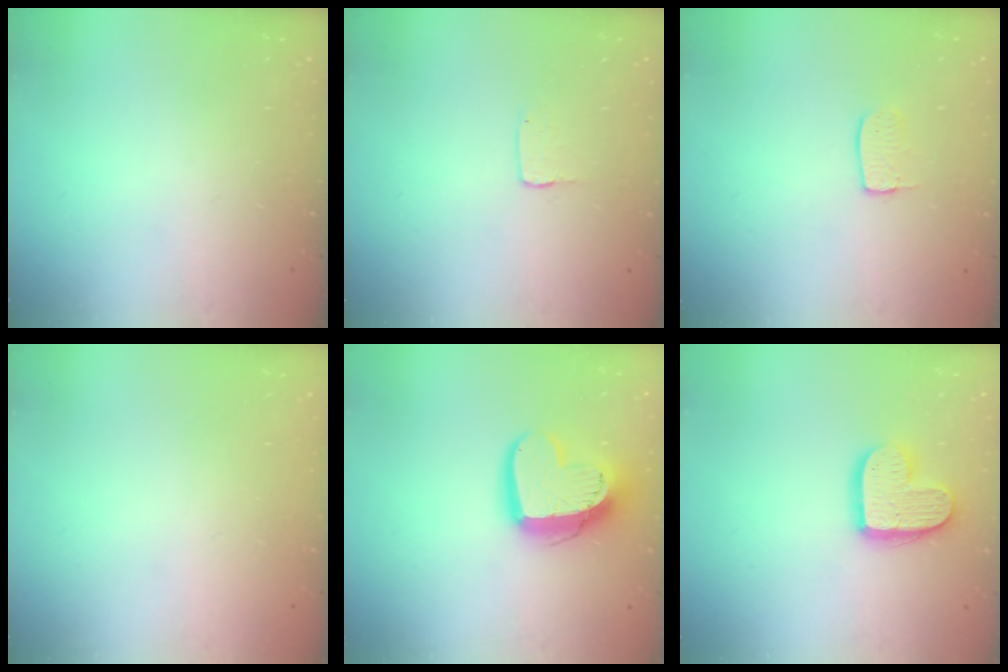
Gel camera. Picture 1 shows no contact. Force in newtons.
{"total": 2.0, "press": 2.0, "slide": 0.2}
{"total": 4.8, "press": 4.8, "slide": 0.3}
{"total": 0.0}
{"total": 15.8, "press": 15.8, "slide": 1.3}
{"total": 13.8, "press": 13.8, "slide": 0.9}